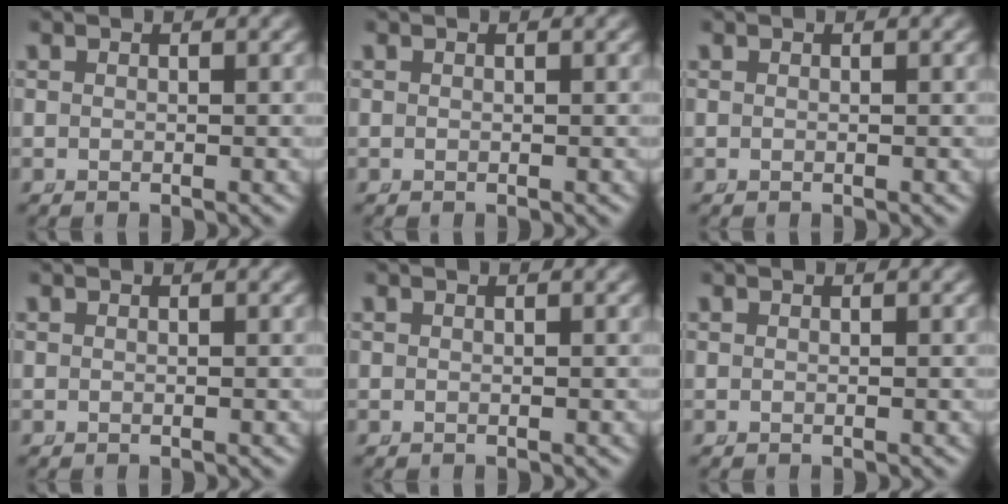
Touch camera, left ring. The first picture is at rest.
{"total": 0.0}
{"total": 0.0}
{"total": 0.0}
{"total": 0.0}
{"total": 0.0}